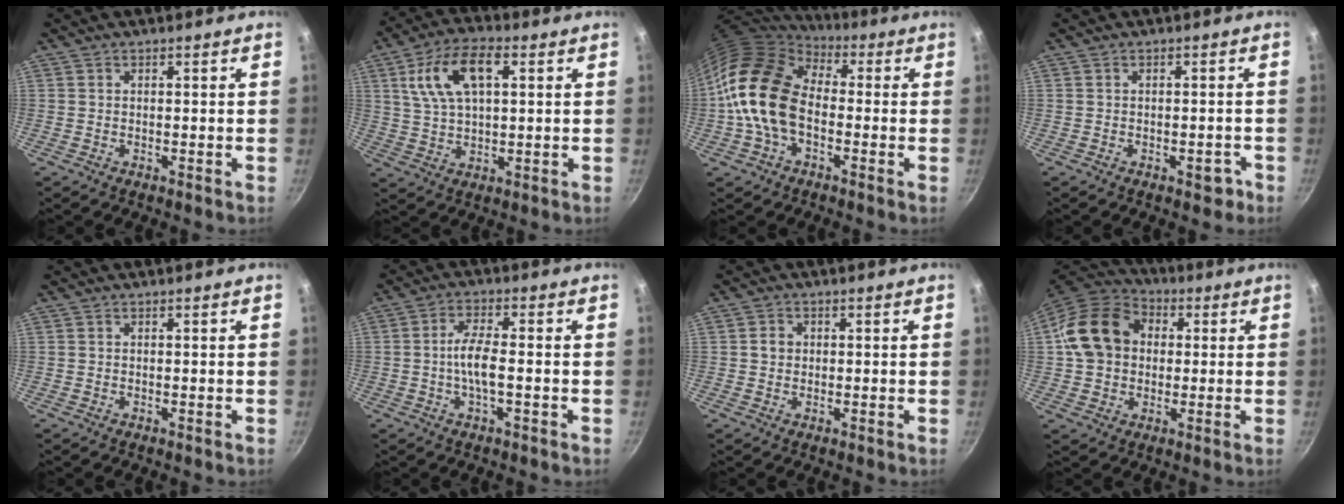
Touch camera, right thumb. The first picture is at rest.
{"total": 12.5, "force": [3.9, 6.4, 10.0], "torque": [-0.171, 0.010, 0.068]}
{"total": 15.5, "force": [-1.6, 10.5, 11.3], "torque": [-0.175, 0.029, -0.046]}
{"total": 2.7, "force": [-1.4, 1.5, 1.7], "torque": [-0.003, 0.021, -0.010]}
{"total": 0.0}
{"total": 5.8, "force": [-1.1, 1.6, 5.4], "torque": [-0.109, 0.015, -0.028]}
{"total": 2.2, "force": [0.2, 2.0, 0.9], "torque": [-0.006, 0.007, 0.000]}
{"total": 16.0, "force": [2.1, 12.8, 9.4], "torque": [-0.147, 0.031, 0.023]}